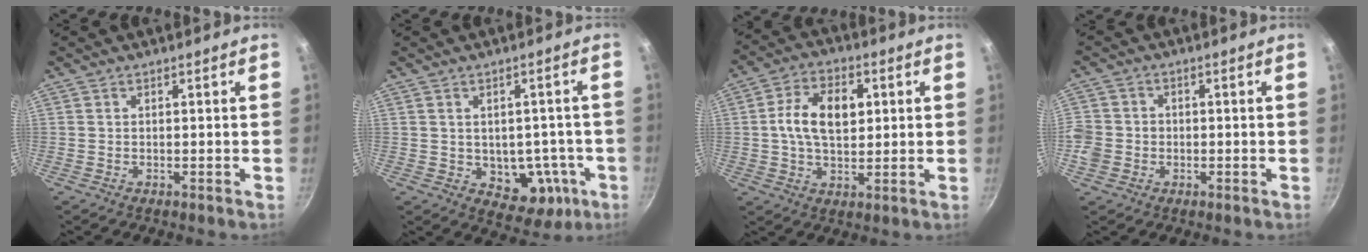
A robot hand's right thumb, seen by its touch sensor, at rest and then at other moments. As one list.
[{"total": 9.5, "force": [-2.4, 6.7, 6.2], "torque": [-0.039, 0.019, -0.016]}, {"total": 11.3, "force": [1.8, 6.9, 8.8], "torque": [-0.140, 0.006, 0.030]}, {"total": 5.8, "force": [-1.2, 5.2, 2.3], "torque": [-0.040, 0.015, -0.022]}]